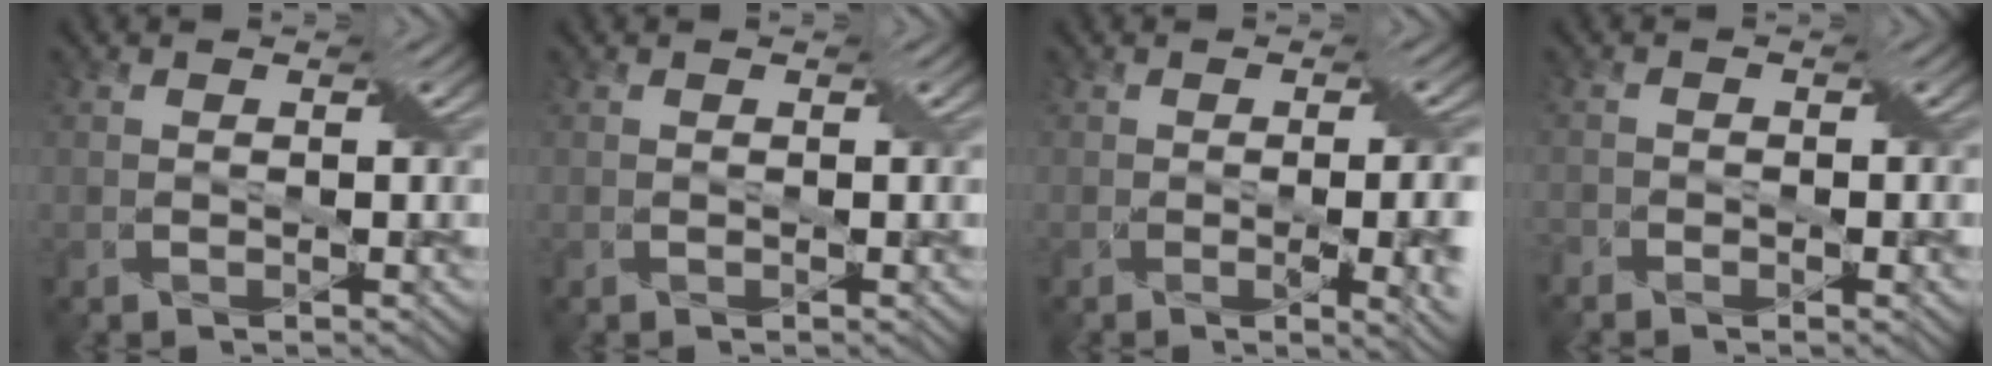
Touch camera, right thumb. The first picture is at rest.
{"total": 0.0}
{"total": 7.2, "force": [-1.2, 2.6, 6.7], "torque": [-0.075, -0.004, -0.007]}
{"total": 2.6, "force": [-1.9, 1.0, 1.6], "torque": [-0.027, -0.005, -0.035]}